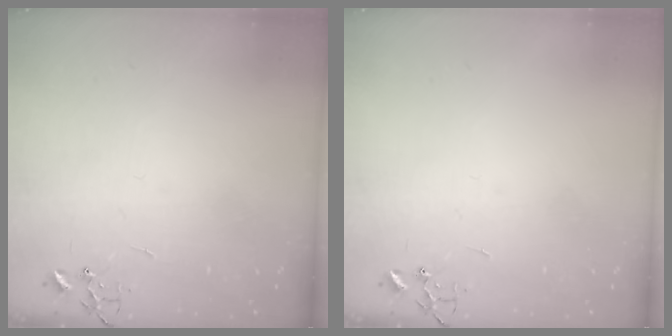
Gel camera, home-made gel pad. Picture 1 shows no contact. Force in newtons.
{"total": 0.0}